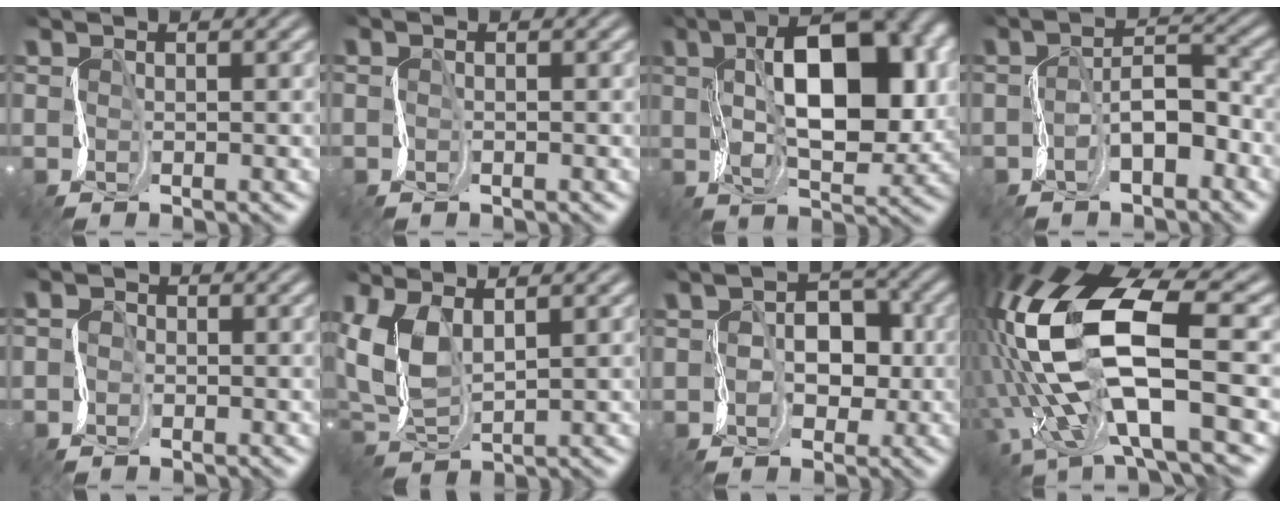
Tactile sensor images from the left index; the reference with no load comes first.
{"total": 0.0}
{"total": 10.9, "force": [2.8, 5.2, 9.1], "torque": [-0.138, 0.024, 0.045]}
{"total": 2.1, "force": [-1.4, 0.8, 1.4], "torque": [-0.044, 0.016, -0.028]}
{"total": 1.3, "force": [-0.7, 0.1, -1.0], "torque": [0.003, 0.009, -0.015]}
{"total": 3.4, "force": [2.2, 1.4, 2.2], "torque": [-0.094, 0.011, 0.043]}
{"total": 2.5, "force": [-0.1, 2.2, 1.3], "torque": [-0.020, 0.017, -0.006]}
{"total": 14.8, "force": [0.2, 7.1, 13.0], "torque": [-0.300, 0.025, 0.014]}